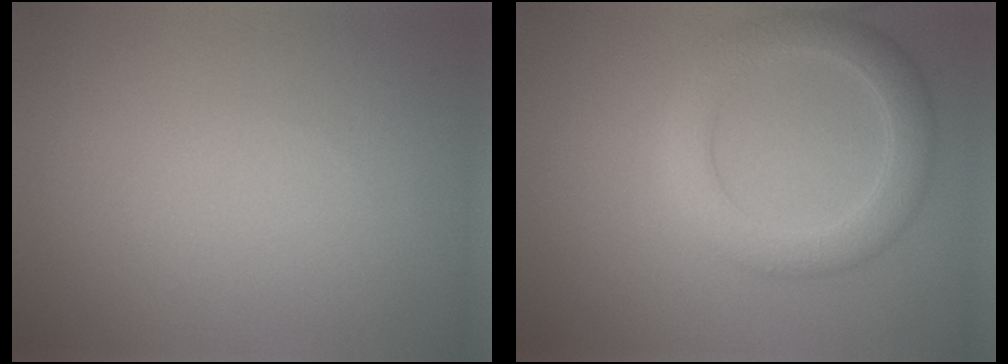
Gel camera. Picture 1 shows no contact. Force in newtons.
{"total": 4.2, "press": 4.2, "slide": 0.1}